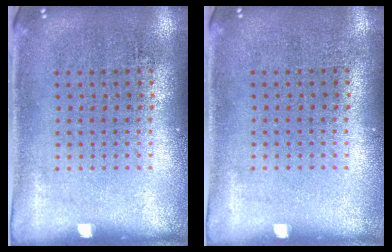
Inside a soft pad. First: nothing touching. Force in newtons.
{"total": 0.0}